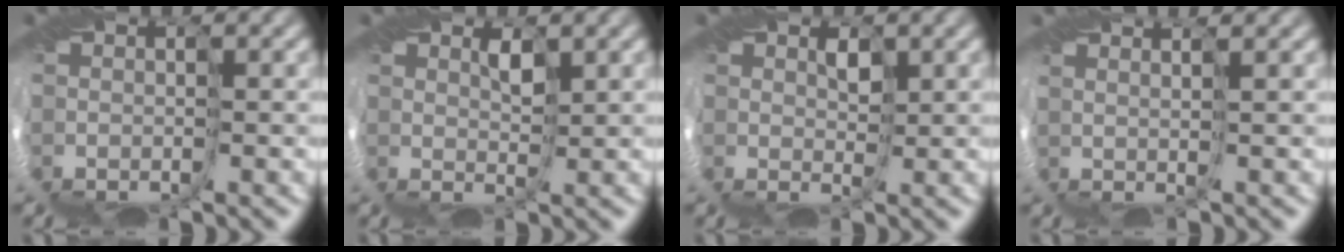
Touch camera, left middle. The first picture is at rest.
{"total": 1.2, "force": [1.1, -0.6, 0.2], "torque": [-0.010, 0.004, 0.025]}
{"total": 1.0, "force": [1.0, 0.0, 0.0], "torque": [-0.003, 0.001, 0.022]}
{"total": 3.5, "force": [2.5, 0.6, 2.3], "torque": [-0.010, 0.039, 0.010]}